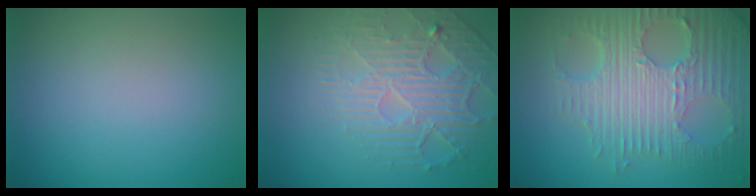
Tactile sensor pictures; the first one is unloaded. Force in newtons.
{"total": 4.4, "press": 4.0, "slide": 1.7}
{"total": 8.1, "press": 5.8, "slide": 5.7}